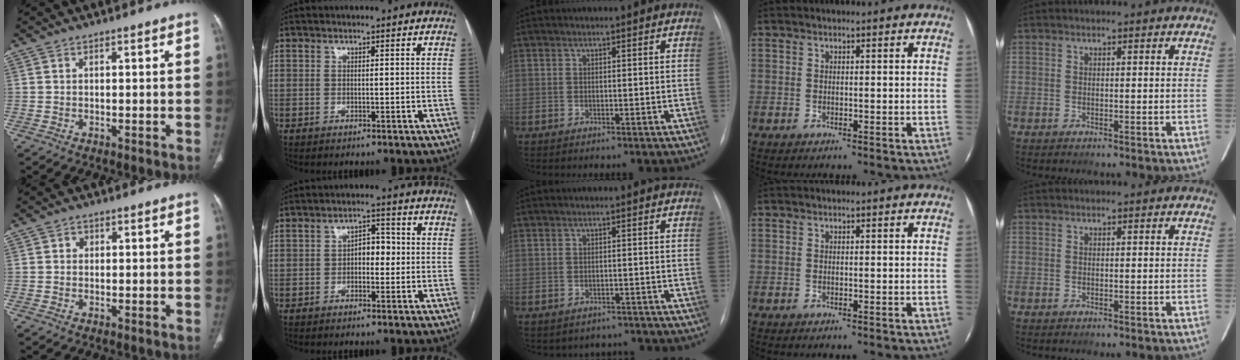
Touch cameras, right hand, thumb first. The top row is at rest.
{"thumb": {"total": 1.1, "force": [0.2, 1.0, 0.4], "torque": [0.000, 0.003, 0.001]}, "index": {"total": 3.4, "force": [-0.4, 2.0, 2.7], "torque": [-0.037, 0.016, -0.009]}, "middle": {"total": 3.9, "force": [-3.3, 2.1, 0.0], "torque": [0.004, 0.016, -0.037]}}